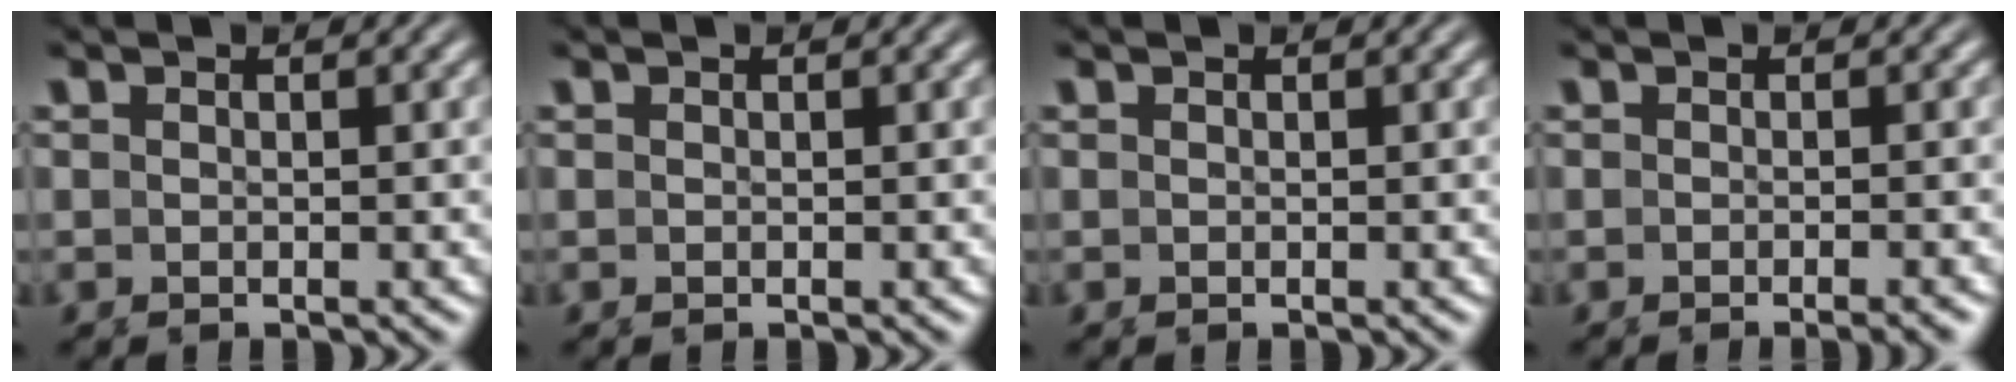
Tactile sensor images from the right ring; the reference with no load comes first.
{"total": 0.0}
{"total": 0.0}
{"total": 1.7, "force": [-1.3, -0.1, 1.1], "torque": [-0.011, 0.007, -0.024]}